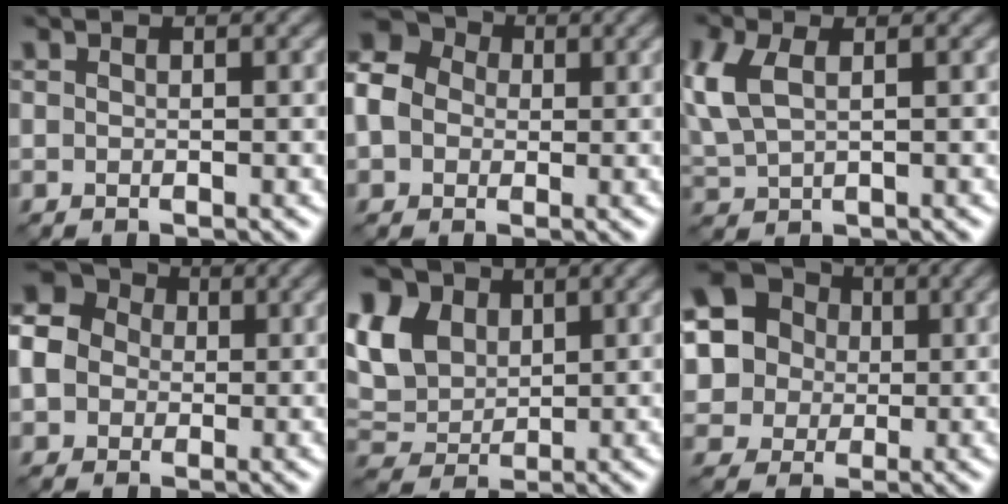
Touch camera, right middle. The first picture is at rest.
{"total": 8.6, "force": [1.1, 7.4, 4.2], "torque": [-0.096, 0.033, -0.017]}
{"total": 4.4, "force": [1.3, 2.4, 3.4], "torque": [-0.102, 0.009, 0.030]}
{"total": 10.2, "force": [0.9, 9.2, 4.4], "torque": [-0.114, 0.039, -0.020]}
{"total": 11.7, "force": [5.3, 8.3, 6.3], "torque": [-0.159, 0.034, 0.093]}
{"total": 15.5, "force": [4.6, 13.8, 5.4], "torque": [-0.158, 0.040, 0.057]}